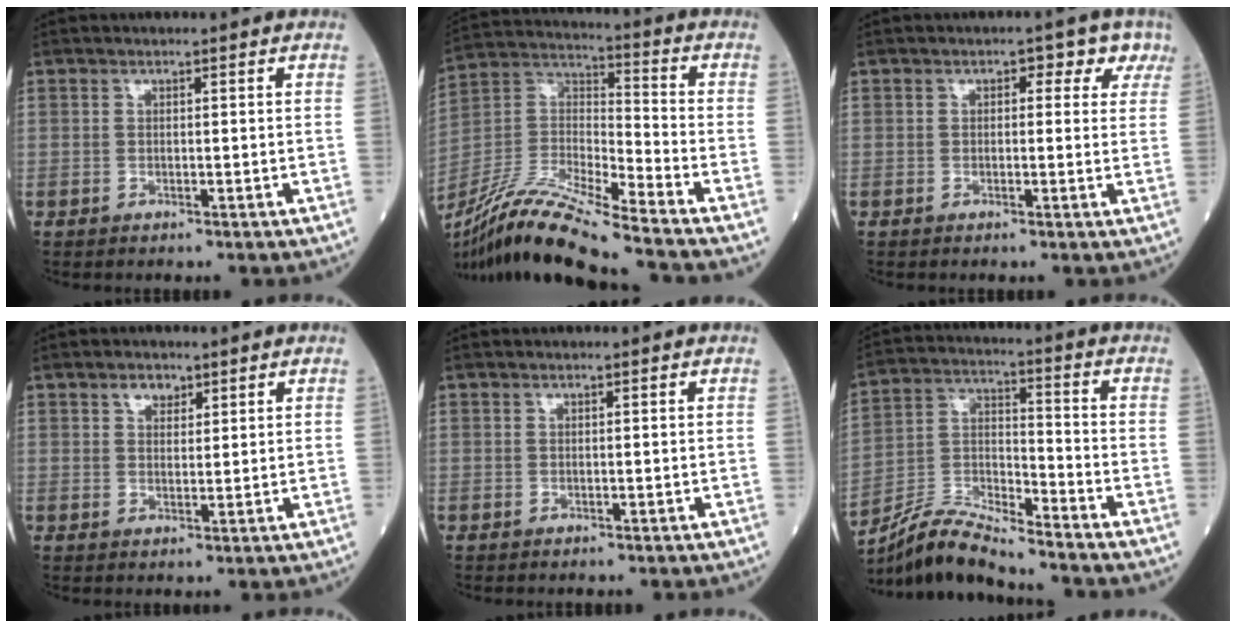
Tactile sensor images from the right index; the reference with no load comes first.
{"total": 18.8, "force": [-15.8, 0.2, 10.1], "torque": [-0.222, -0.019, -0.301]}
{"total": 3.8, "force": [1.7, 2.4, 2.4], "torque": [-0.011, 0.020, 0.011]}
{"total": 2.4, "force": [1.6, 1.5, 1.2], "torque": [-0.020, 0.003, 0.027]}
{"total": 0.0}
{"total": 10.4, "force": [-9.9, 0.1, 3.1], "torque": [-0.065, 0.009, -0.186]}